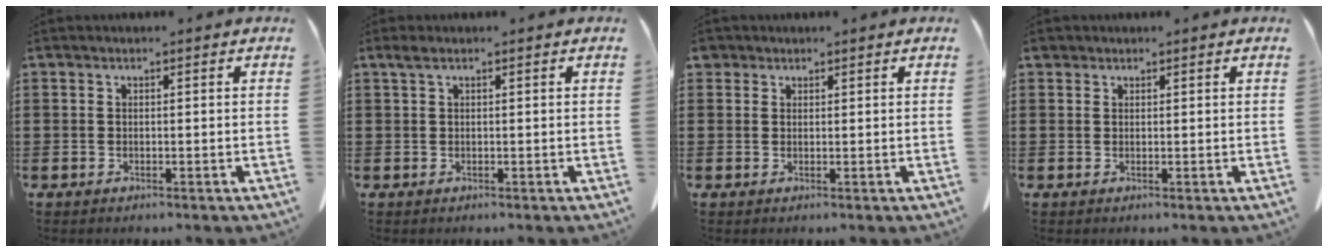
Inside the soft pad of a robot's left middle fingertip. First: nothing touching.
{"total": 1.0, "force": [0.4, 0.2, 0.9], "torque": [-0.019, 0.003, 0.006]}
{"total": 1.5, "force": [1.1, 0.9, 0.2], "torque": [-0.011, 0.005, 0.023]}
{"total": 1.0, "force": [0.8, 0.7, 0.2], "torque": [-0.009, 0.005, 0.015]}